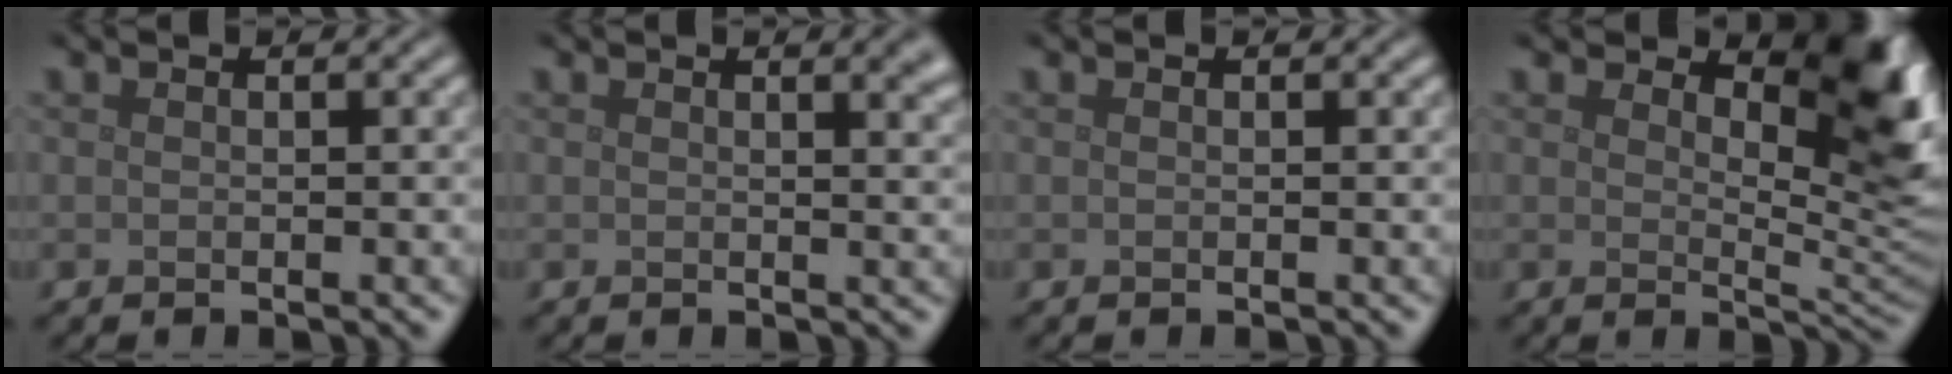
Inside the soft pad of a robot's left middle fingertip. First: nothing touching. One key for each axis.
{"total": 2.9, "fx": 1.6, "fy": 1.1, "fz": 2.1, "tx": -0.008, "ty": 0.006, "tz": 0.020}
{"total": 0.0}
{"total": 7.1, "fx": 3.4, "fy": 3.1, "fz": 5.4, "tx": -0.067, "ty": -0.008, "tz": 0.044}